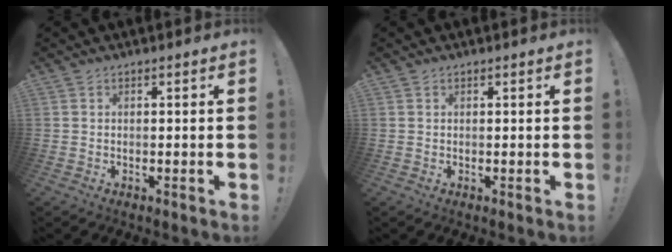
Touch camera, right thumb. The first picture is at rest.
{"total": 0.0}